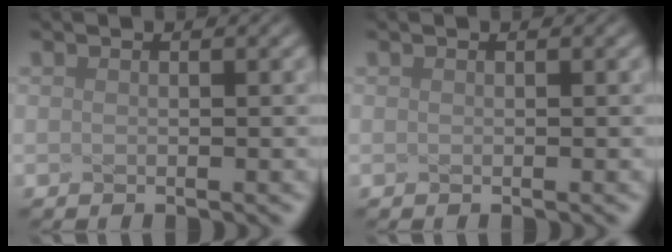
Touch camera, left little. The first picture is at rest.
{"total": 0.0}